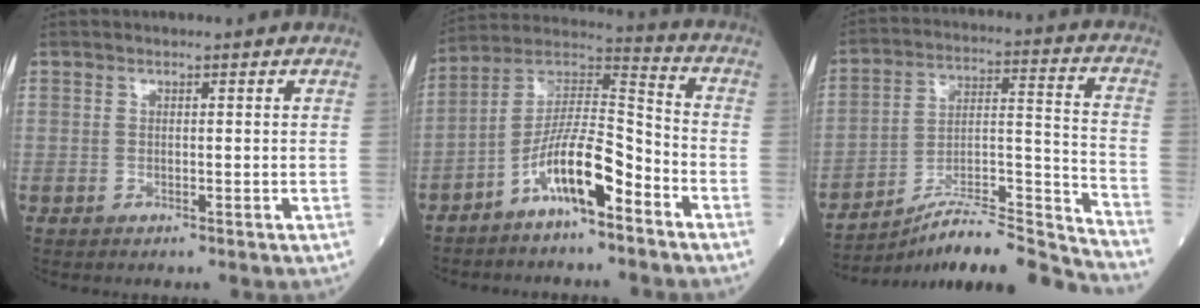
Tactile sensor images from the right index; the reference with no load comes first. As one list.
[{"total": 11.2, "force": [-6.0, 2.3, 9.1], "torque": [-0.176, 0.021, -0.110]}, {"total": 18.7, "force": [-17.7, -1.2, 6.0], "torque": [-0.095, 0.025, -0.286]}]